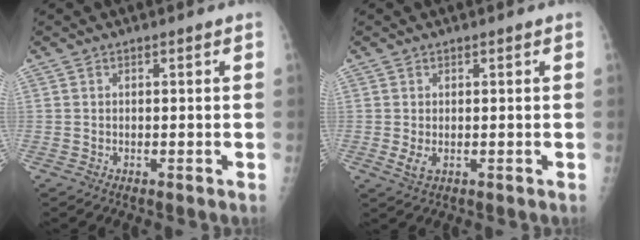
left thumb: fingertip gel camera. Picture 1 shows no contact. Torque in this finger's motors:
{"motor_torque": [0.02, 0.01, 0.27, -0.20, 0.02]}